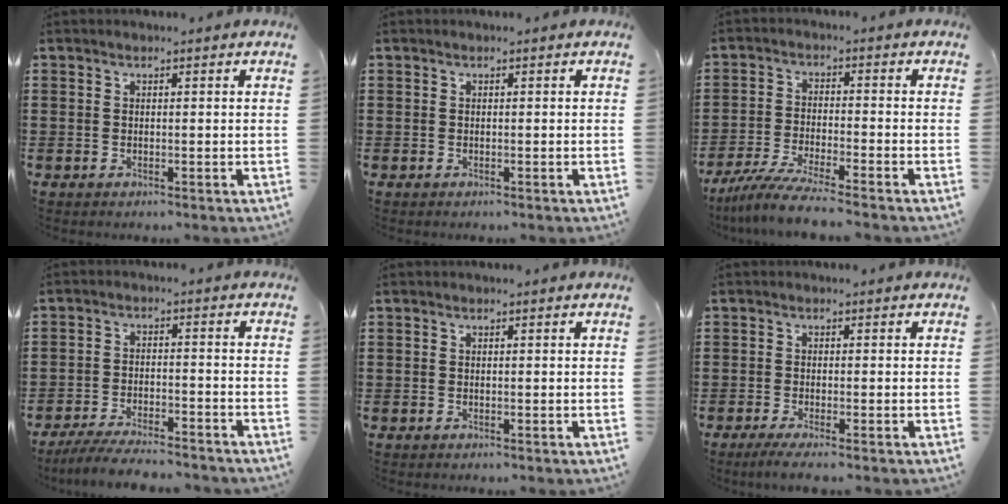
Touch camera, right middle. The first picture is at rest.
{"total": 0.0}
{"total": 6.0, "force": [-5.4, -0.5, 2.6], "torque": [-0.069, -0.025, -0.107]}
{"total": 5.2, "force": [-4.9, 0.2, 1.8], "torque": [-0.044, -0.009, -0.097]}
{"total": 0.0}
{"total": 1.4, "force": [-0.9, -0.2, 1.0], "torque": [-0.017, -0.005, -0.016]}